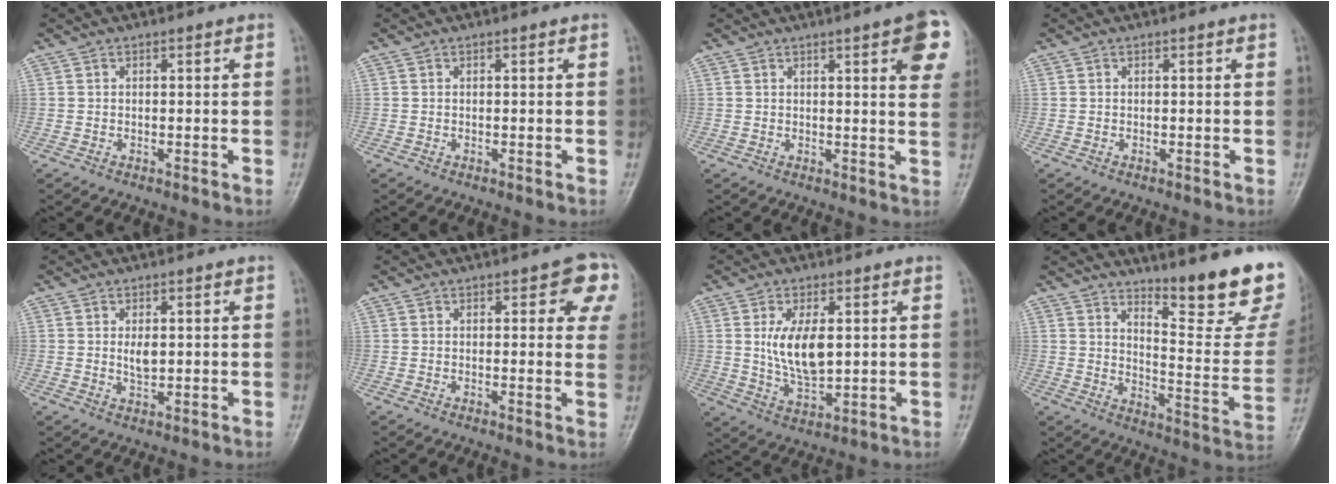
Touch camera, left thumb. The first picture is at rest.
{"total": 0.0}
{"total": 9.5, "force": [4.2, 1.9, 8.3], "torque": [-0.080, -0.011, 0.044]}
{"total": 0.0}
{"total": 2.9, "force": [0.7, 1.5, 2.5], "torque": [-0.037, -0.008, 0.013]}
{"total": 7.1, "force": [3.1, 3.3, 5.5], "torque": [-0.019, -0.005, 0.024]}
{"total": 9.2, "force": [1.7, 4.5, 7.9], "torque": [-0.135, -0.020, 0.040]}
{"total": 19.5, "force": [14.3, 3.5, 12.8], "torque": [-0.148, -0.123, 0.199]}